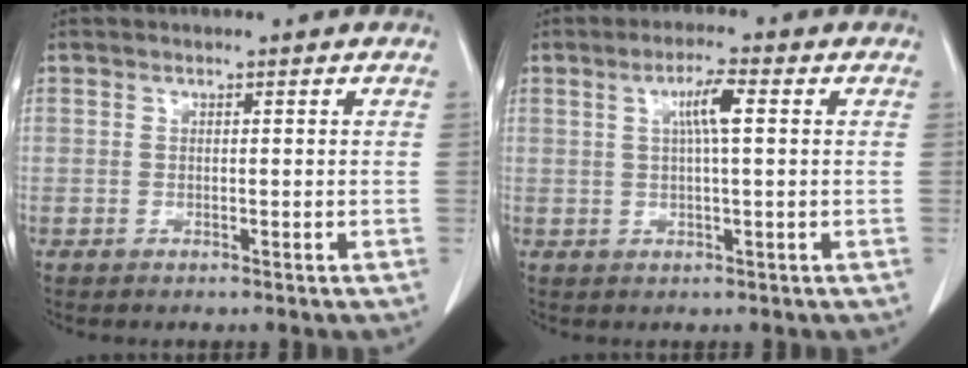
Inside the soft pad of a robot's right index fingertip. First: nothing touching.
{"total": 4.4, "force": [1.1, 0.2, 4.2], "torque": [-0.077, 0.006, 0.020]}